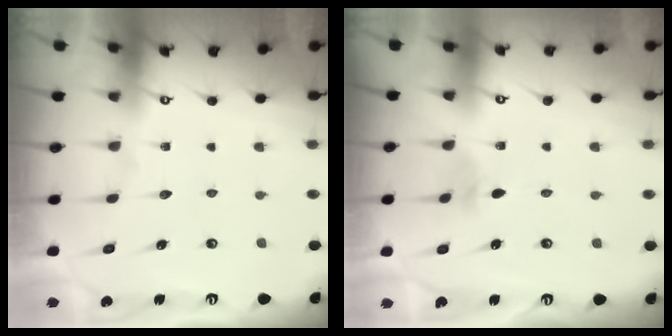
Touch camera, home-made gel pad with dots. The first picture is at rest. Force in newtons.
{"total": 2.4, "press": 2.3, "slide": 0.6}